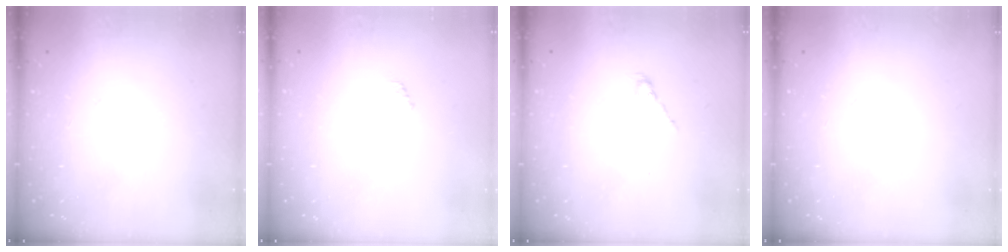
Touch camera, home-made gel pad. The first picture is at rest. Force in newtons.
{"total": 0.7, "press": 0.7, "slide": 0.3}
{"total": 1.3, "press": 1.2, "slide": 0.5}
{"total": 0.0}